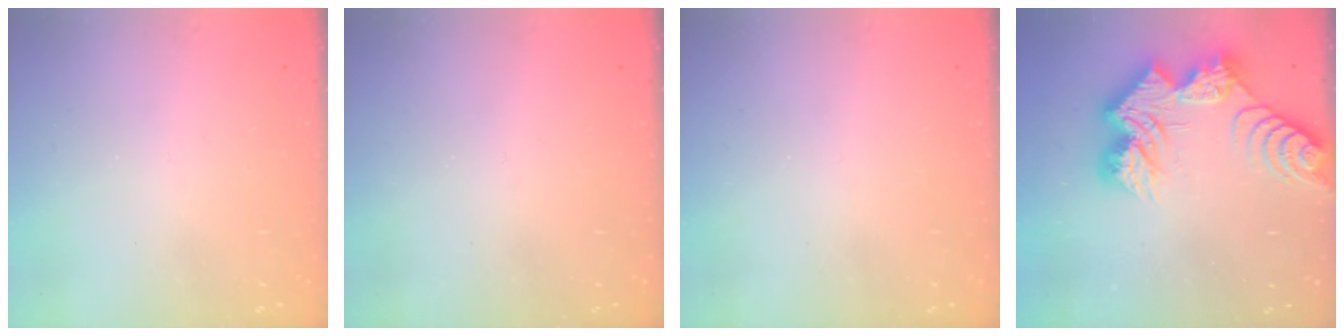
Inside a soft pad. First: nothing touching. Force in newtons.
{"total": 0.0}
{"total": 0.0}
{"total": 19.6, "press": 19.6, "slide": 1.4}